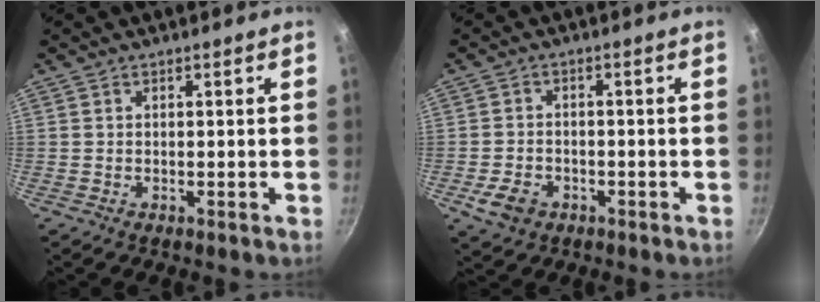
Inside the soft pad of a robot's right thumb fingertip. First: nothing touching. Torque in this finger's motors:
{"motor_torque": [0.90, 0.68, -0.24, -0.15, -0.02]}